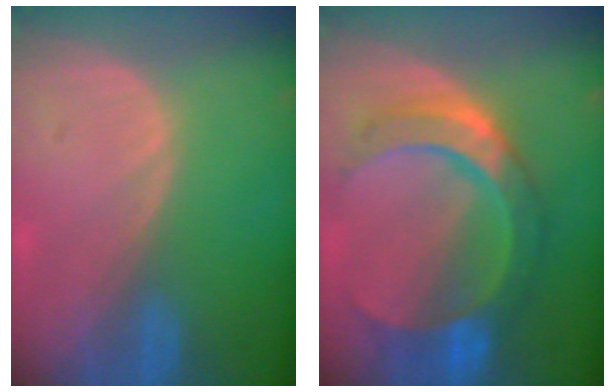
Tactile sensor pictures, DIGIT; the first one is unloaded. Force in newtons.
{"total": 9.8, "press": 9.8, "slide": 0.9}